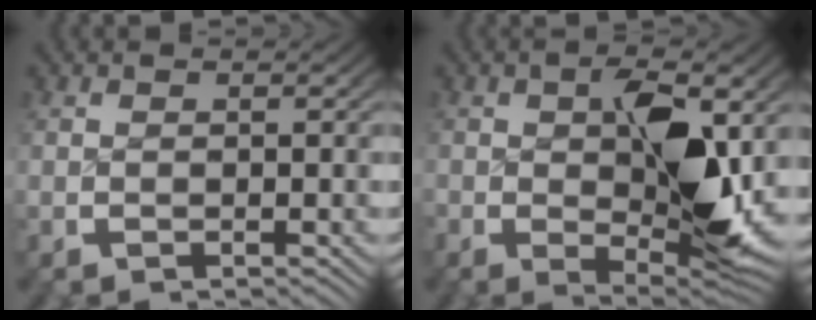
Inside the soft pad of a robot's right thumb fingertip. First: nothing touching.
{"total": 9.7, "force": [-0.6, 4.8, 8.5], "torque": [-0.137, -0.028, 0.006]}